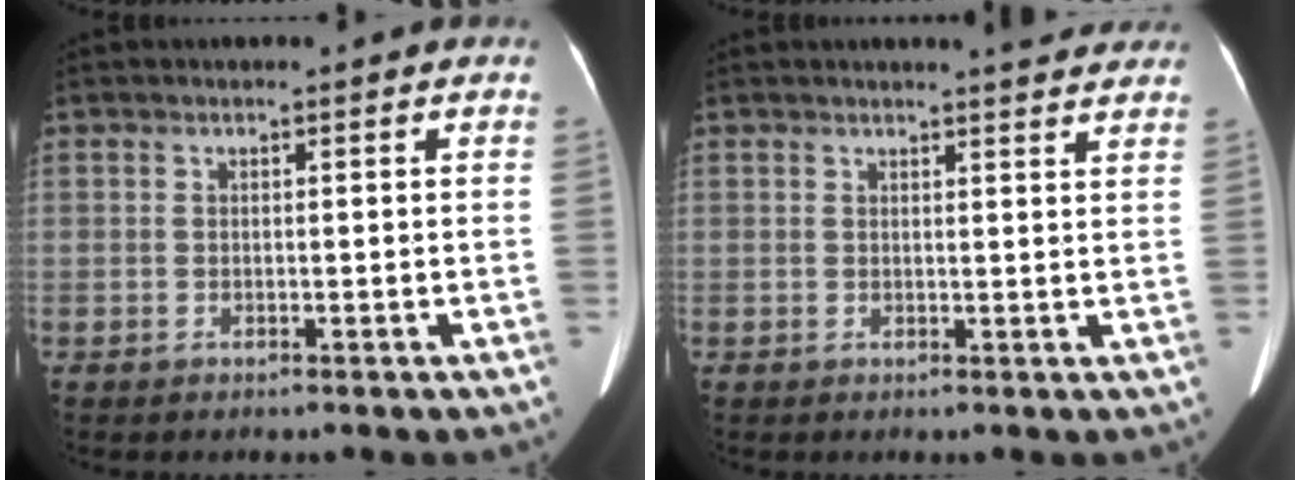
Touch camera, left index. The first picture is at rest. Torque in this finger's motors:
{"motor_torque": [0.23, -0.66, 0.00, 0.04]}